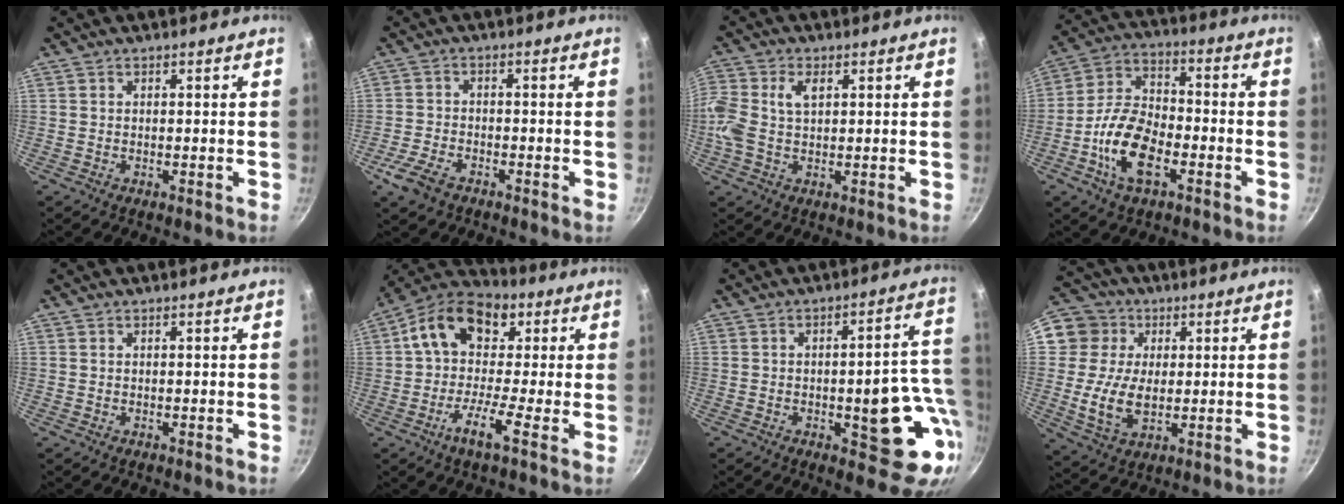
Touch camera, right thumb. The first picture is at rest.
{"total": 5.4, "force": [-3.4, 2.7, 3.3], "torque": [-0.077, 0.017, -0.071]}
{"total": 7.7, "force": [1.2, 4.7, 5.9], "torque": [-0.128, 0.015, 0.016]}
{"total": 12.0, "force": [-4.5, 6.3, 9.2], "torque": [-0.165, 0.032, -0.092]}
{"total": 0.0}
{"total": 14.1, "force": [0.8, 8.3, 11.4], "torque": [-0.175, 0.040, -0.011]}
{"total": 16.5, "force": [-3.7, 6.8, 14.5], "torque": [-0.117, 0.028, -0.048]}
{"total": 12.8, "force": [1.8, 10.8, 6.8], "torque": [-0.106, -0.003, 0.026]}